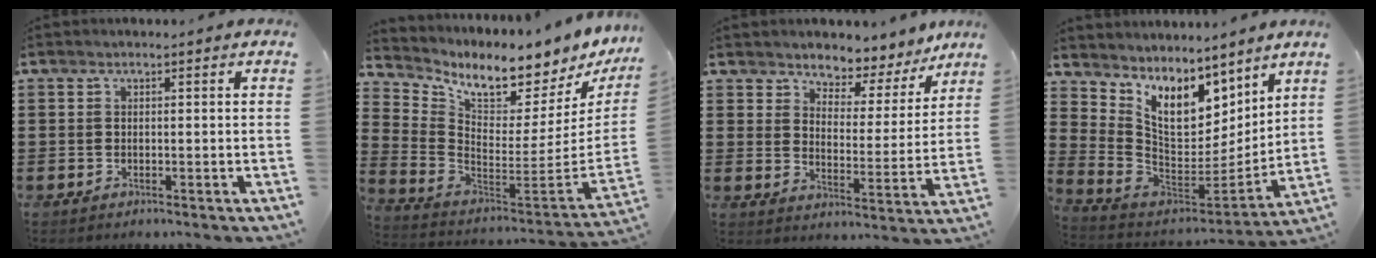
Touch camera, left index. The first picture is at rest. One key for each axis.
{"total": 6.0, "fx": 5.4, "fy": 1.0, "fz": 2.3, "tx": -0.073, "ty": -0.062, "tz": 0.086}
{"total": 4.2, "fx": 3.9, "fy": 1.5, "fz": 0.0, "tx": -0.022, "ty": -0.033, "tz": 0.061}
{"total": 10.2, "fx": 6.5, "fy": 5.4, "fz": 5.7, "tx": -0.145, "ty": -0.049, "tz": 0.124}